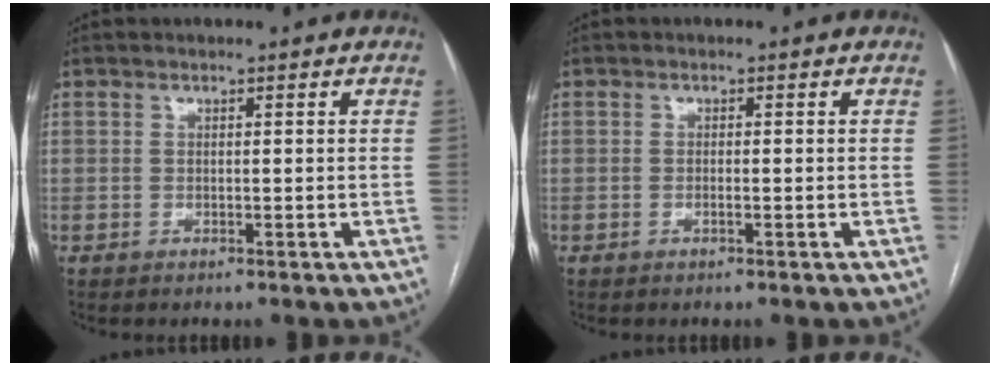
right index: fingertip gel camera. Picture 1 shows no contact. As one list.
[{"total": 0.8, "force": [-0.3, 0.0, 0.7], "torque": [-0.015, 0.000, -0.006]}]